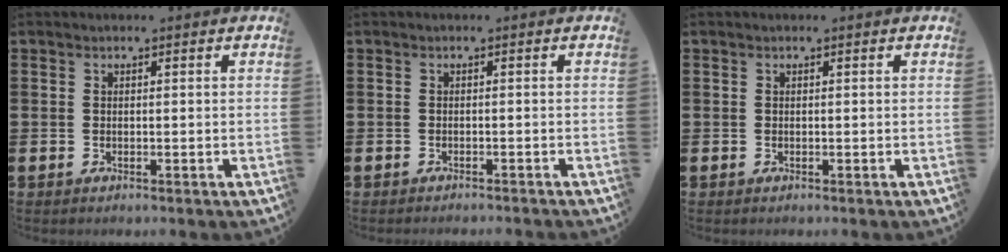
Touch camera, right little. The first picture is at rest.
{"total": 0.6, "force": [-0.6, -0.2, -0.1], "torque": [0.002, -0.002, -0.012]}
{"total": 0.0}